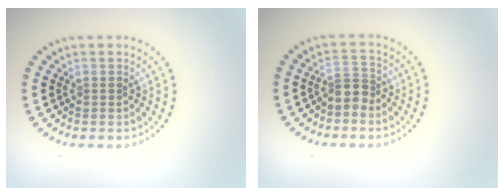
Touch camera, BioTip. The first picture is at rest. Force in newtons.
{"total": 2.2, "press": 1.7, "slide": 1.3}